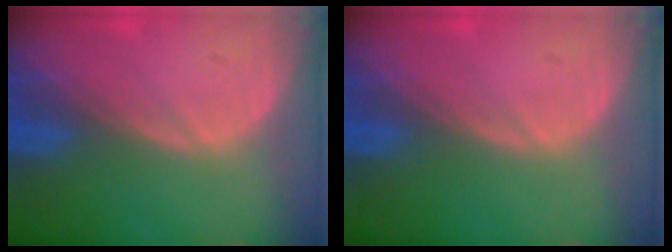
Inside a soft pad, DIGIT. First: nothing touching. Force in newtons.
{"total": 0.0}